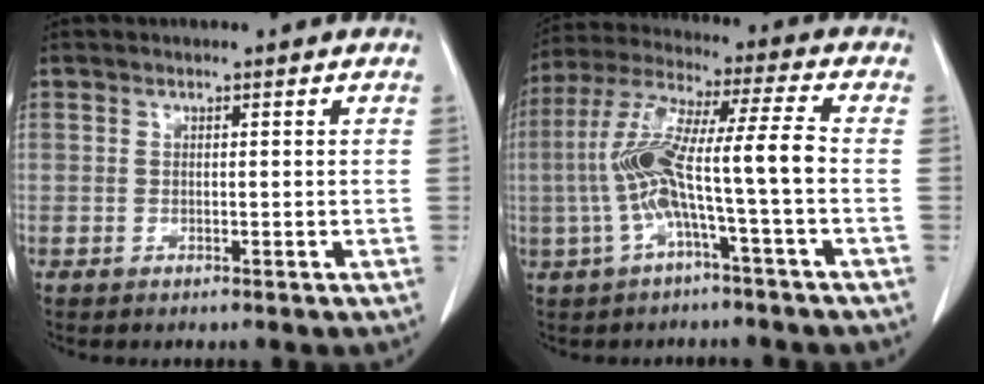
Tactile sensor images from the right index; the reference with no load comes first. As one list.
[{"total": 11.8, "force": [-2.4, 0.0, 11.6], "torque": [-0.237, 0.032, -0.049]}]